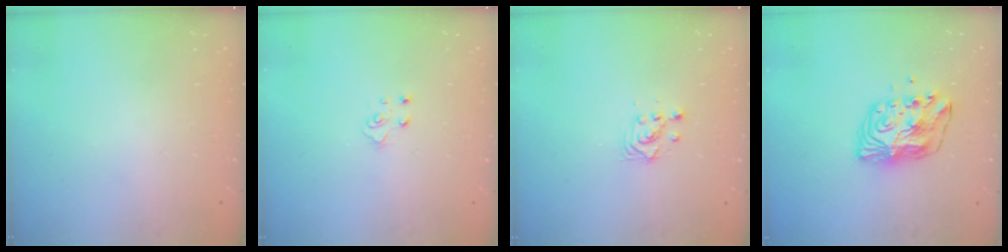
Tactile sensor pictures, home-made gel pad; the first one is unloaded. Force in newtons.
{"total": 4.3, "press": 4.2, "slide": 0.4}
{"total": 2.8, "press": 2.8, "slide": 0.2}
{"total": 10.2, "press": 10.2, "slide": 0.6}